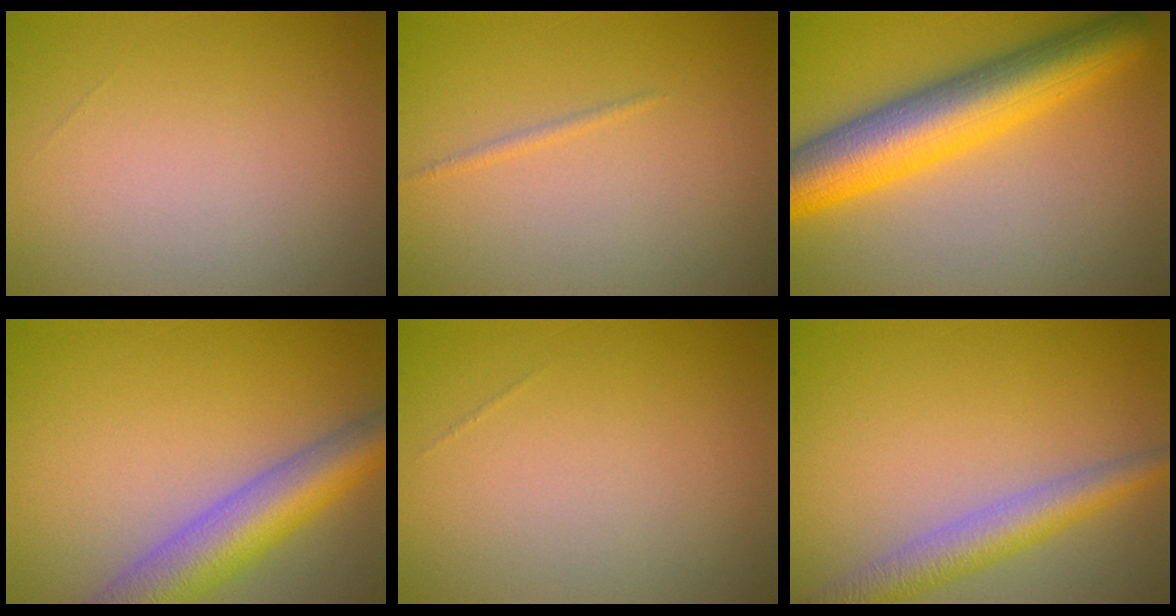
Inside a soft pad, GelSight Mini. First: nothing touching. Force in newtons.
{"total": 0.6, "press": 0.6, "slide": 0.1}
{"total": 9.5, "press": 9.5, "slide": 0.2}
{"total": 7.4, "press": 7.4, "slide": 0.5}
{"total": 0.0}
{"total": 4.2, "press": 4.2, "slide": 0.1}